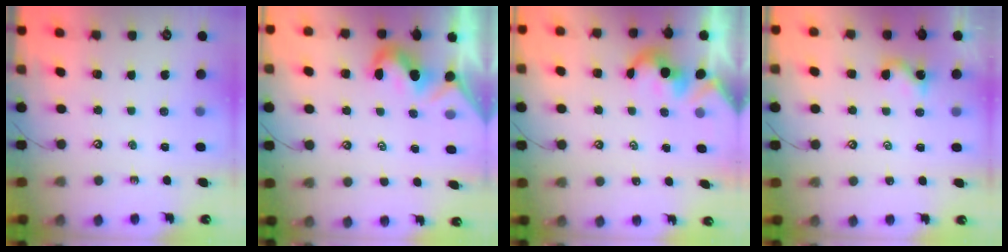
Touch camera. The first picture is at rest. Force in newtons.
{"total": 2.1, "press": 2.1, "slide": 0.6}
{"total": 2.0, "press": 2.0, "slide": 0.4}
{"total": 0.0}